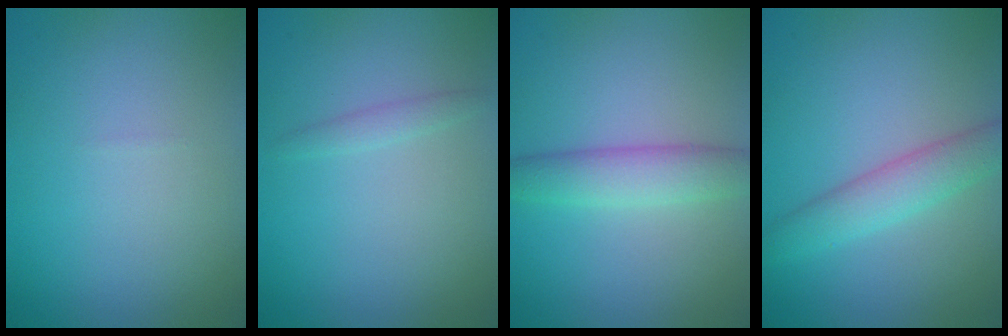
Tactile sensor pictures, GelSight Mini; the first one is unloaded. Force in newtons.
{"total": 1.0, "press": 1.0, "slide": 0.1}
{"total": 3.6, "press": 3.6, "slide": 0.1}
{"total": 3.5, "press": 3.5, "slide": 0.1}